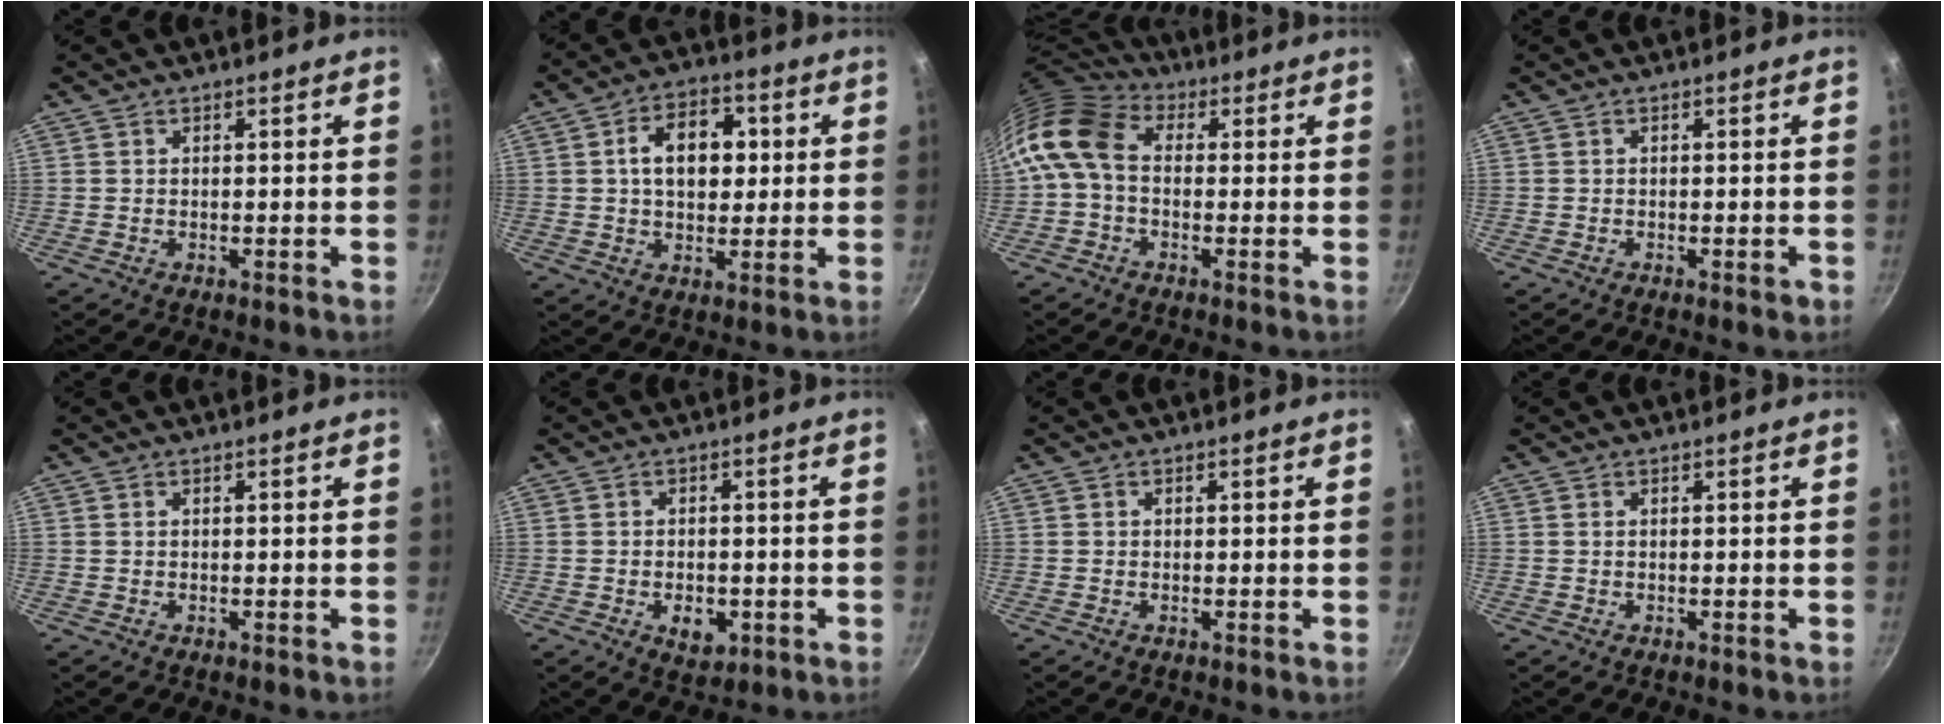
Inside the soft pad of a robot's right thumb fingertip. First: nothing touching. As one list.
[{"total": 10.9, "force": [1.7, 7.4, 7.8], "torque": [-0.089, 0.010, 0.018]}, {"total": 11.0, "force": [-0.1, 7.9, 7.7], "torque": [-0.149, 0.030, -0.023]}, {"total": 1.0, "force": [-0.5, 0.4, 0.8], "torque": [-0.017, 0.004, -0.007]}, {"total": 0.0}, {"total": 5.2, "force": [-1.6, 3.3, 3.6], "torque": [-0.042, 0.005, -0.017]}, {"total": 0.0}, {"total": 0.0}]